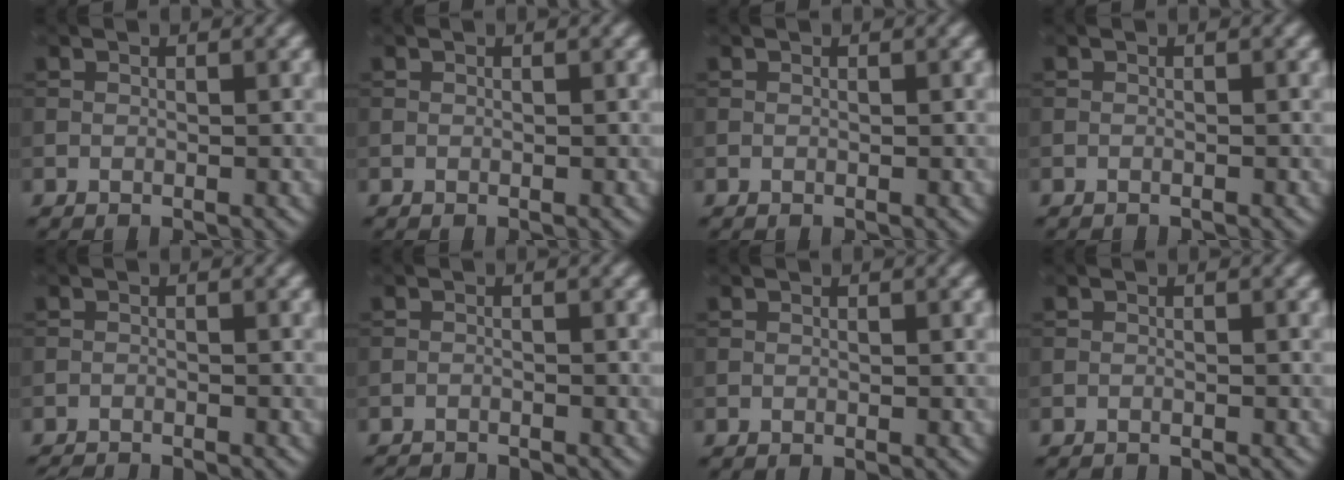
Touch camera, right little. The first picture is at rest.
{"total": 0.0}
{"total": 0.0}
{"total": 0.7, "force": [-0.7, 0.0, 0.0], "torque": [0.003, -0.003, -0.014]}
{"total": 2.3, "force": [-2.2, 0.2, 0.6], "torque": [-0.013, -0.006, -0.042]}
{"total": 2.8, "force": [-2.7, 0.3, 0.6], "torque": [-0.015, -0.008, -0.049]}
{"total": 0.0}
{"total": 1.3, "force": [-1.2, 0.1, 0.1], "torque": [0.005, -0.005, -0.021]}